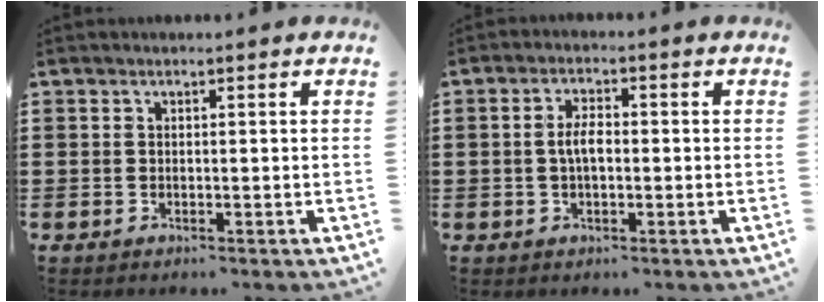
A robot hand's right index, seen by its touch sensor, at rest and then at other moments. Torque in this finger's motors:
{"motor_torque": [1.06, 0.24, 0.46, 0.12]}